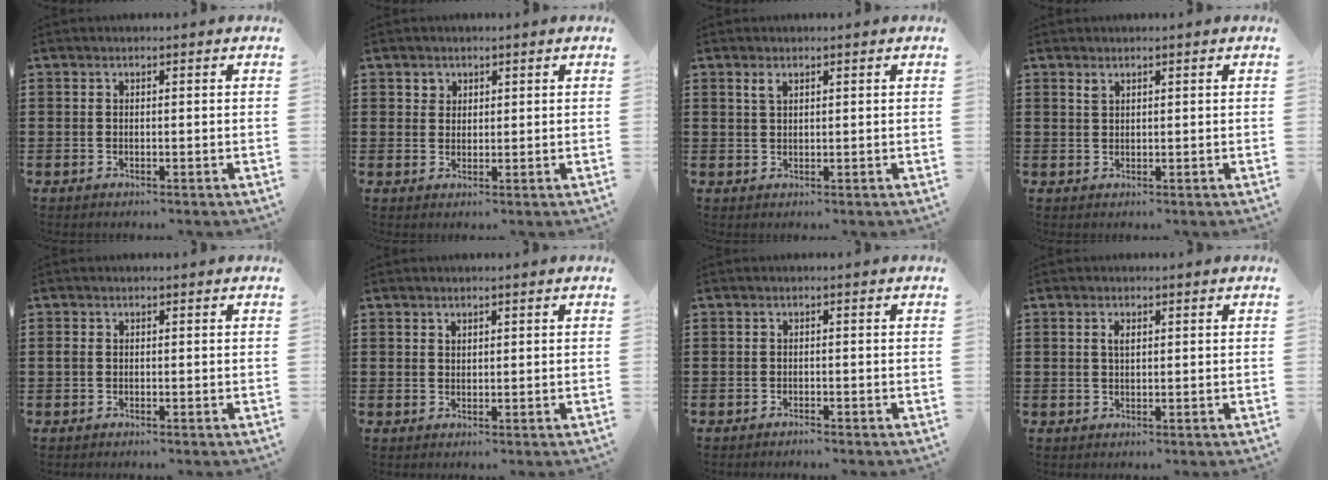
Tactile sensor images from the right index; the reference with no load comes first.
{"total": 1.8, "force": [1.1, 1.5, 0.1], "torque": [-0.009, 0.007, 0.020]}
{"total": 1.4, "force": [0.8, 0.6, 1.0], "torque": [-0.023, 0.002, 0.015]}
{"total": 1.0, "force": [0.8, 0.4, 0.5], "torque": [-0.013, 0.000, 0.014]}
{"total": 0.8, "force": [-0.1, 0.6, 0.5], "torque": [-0.019, 0.002, -0.006]}
{"total": 1.0, "force": [0.8, 0.6, 0.2], "torque": [-0.004, 0.002, 0.016]}
{"total": 1.0, "force": [-1.0, -0.1, 0.0], "torque": [-0.003, -0.001, -0.020]}
{"total": 1.4, "force": [0.3, 0.5, 1.3], "torque": [-0.028, 0.003, 0.005]}